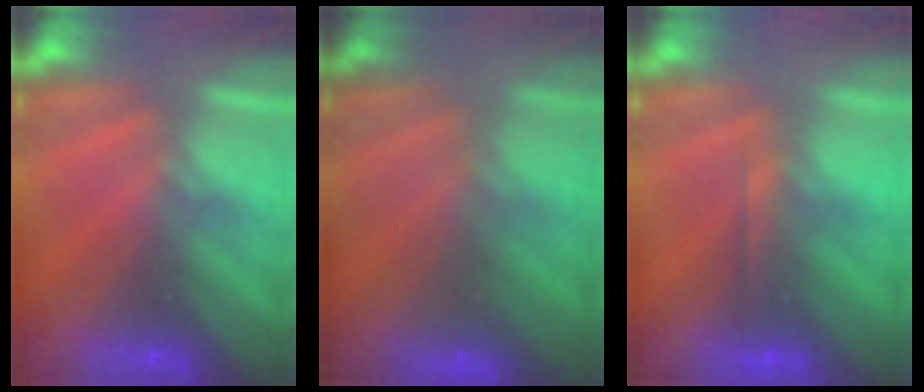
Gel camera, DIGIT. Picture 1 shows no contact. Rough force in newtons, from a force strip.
{"total": 2.3}
{"total": 2.6}